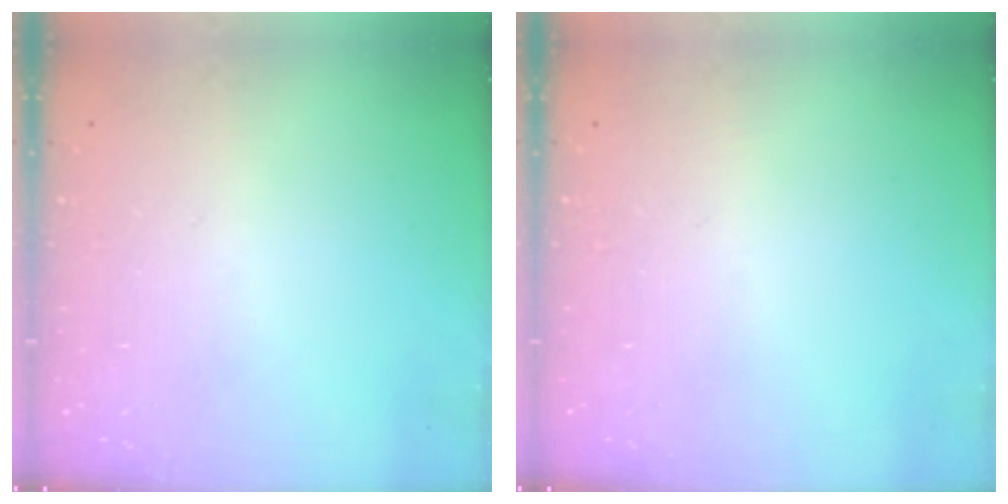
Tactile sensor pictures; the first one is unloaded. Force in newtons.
{"total": 0.0}